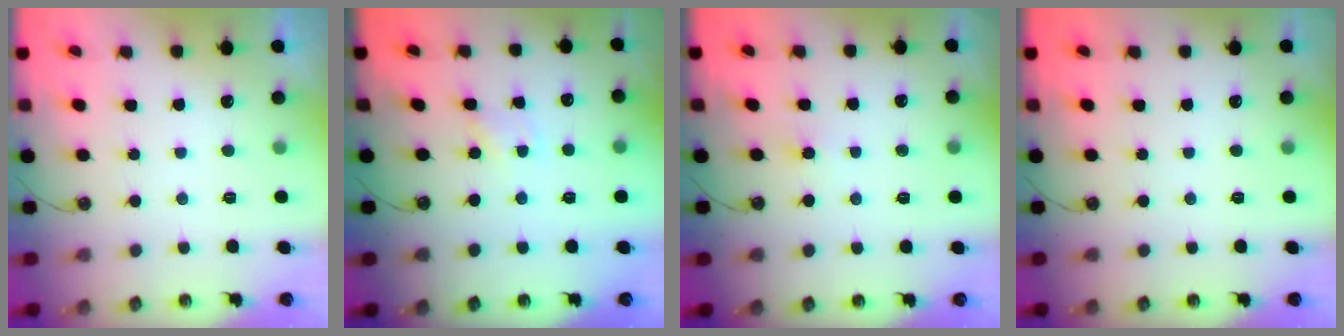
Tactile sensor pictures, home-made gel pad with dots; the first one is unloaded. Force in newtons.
{"total": 1.1, "press": 1.1, "slide": 0.2}
{"total": 3.9, "press": 3.9, "slide": 0.5}
{"total": 0.0}